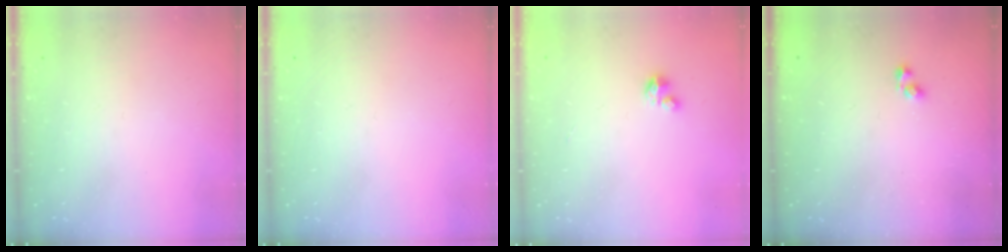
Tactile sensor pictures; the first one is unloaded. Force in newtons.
{"total": 0.0}
{"total": 1.9, "press": 1.9, "slide": 0.1}
{"total": 2.9, "press": 2.9, "slide": 0.6}